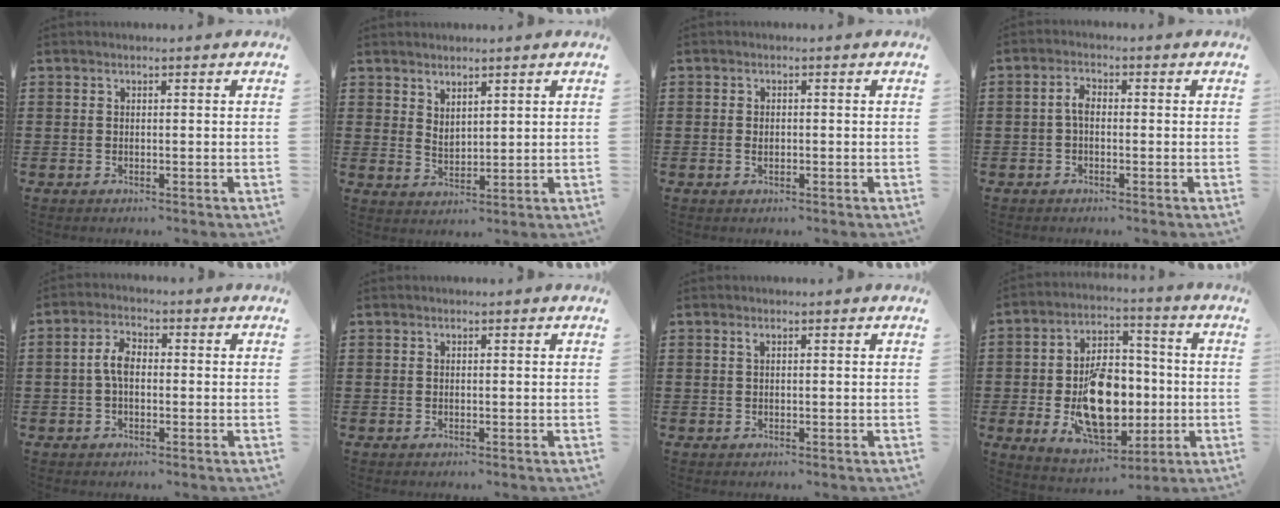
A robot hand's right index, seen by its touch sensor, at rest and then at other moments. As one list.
[{"total": 2.6, "force": [2.5, 0.9, 0.2], "torque": [-0.010, -0.001, 0.047]}, {"total": 1.1, "force": [-0.1, 0.6, 0.9], "torque": [-0.019, 0.003, -0.002]}, {"total": 2.9, "force": [-0.3, 1.6, 2.5], "torque": [-0.055, 0.002, -0.009]}, {"total": 4.4, "force": [-0.2, 2.3, 3.7], "torque": [-0.078, 0.006, -0.007]}, {"total": 0.0}, {"total": 0.6, "force": [0.3, 0.1, 0.5], "torque": [-0.012, 0.000, 0.005]}, {"total": 14.1, "force": [-2.1, 8.4, 11.1], "torque": [-0.187, -0.005, -0.029]}]